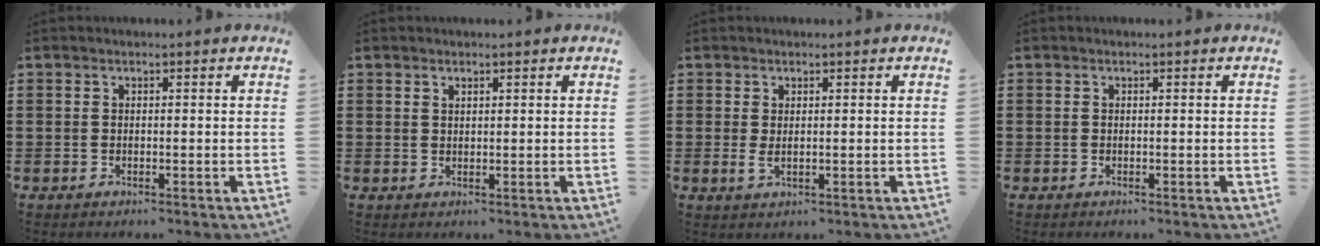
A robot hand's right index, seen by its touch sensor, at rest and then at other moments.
{"total": 0.9, "force": [0.7, 0.5, 0.3], "torque": [-0.008, 0.003, 0.013]}
{"total": 1.3, "force": [0.4, 0.5, 1.2], "torque": [-0.031, -0.002, 0.005]}
{"total": 0.0}